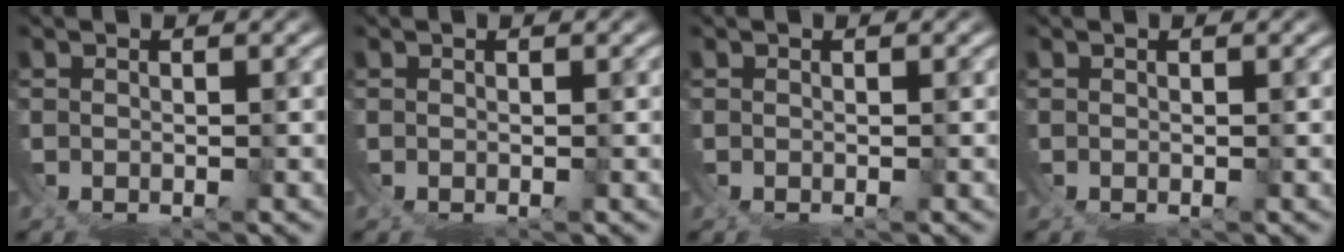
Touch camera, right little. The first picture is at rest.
{"total": 0.0}
{"total": 0.0}
{"total": 0.0}